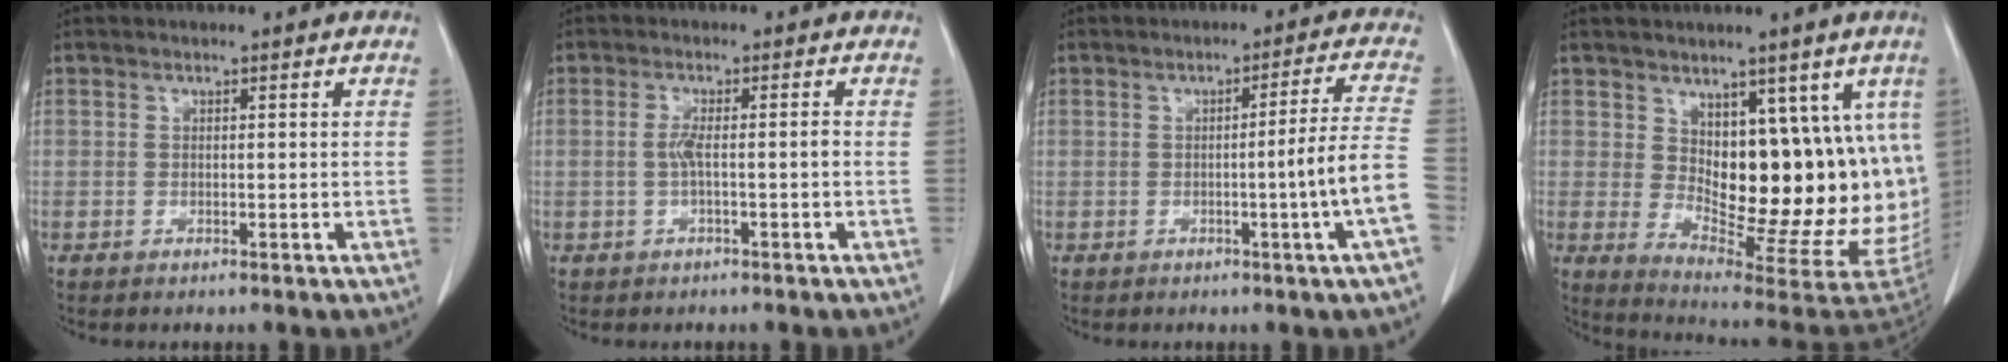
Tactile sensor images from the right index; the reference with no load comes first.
{"total": 2.7, "force": [-0.5, 0.0, 2.6], "torque": [-0.051, 0.002, -0.009]}
{"total": 8.4, "force": [-2.2, -2.1, 7.8], "torque": [-0.096, -0.007, -0.033]}
{"total": 16.9, "force": [4.2, 7.1, 14.7], "torque": [-0.185, -0.020, 0.074]}